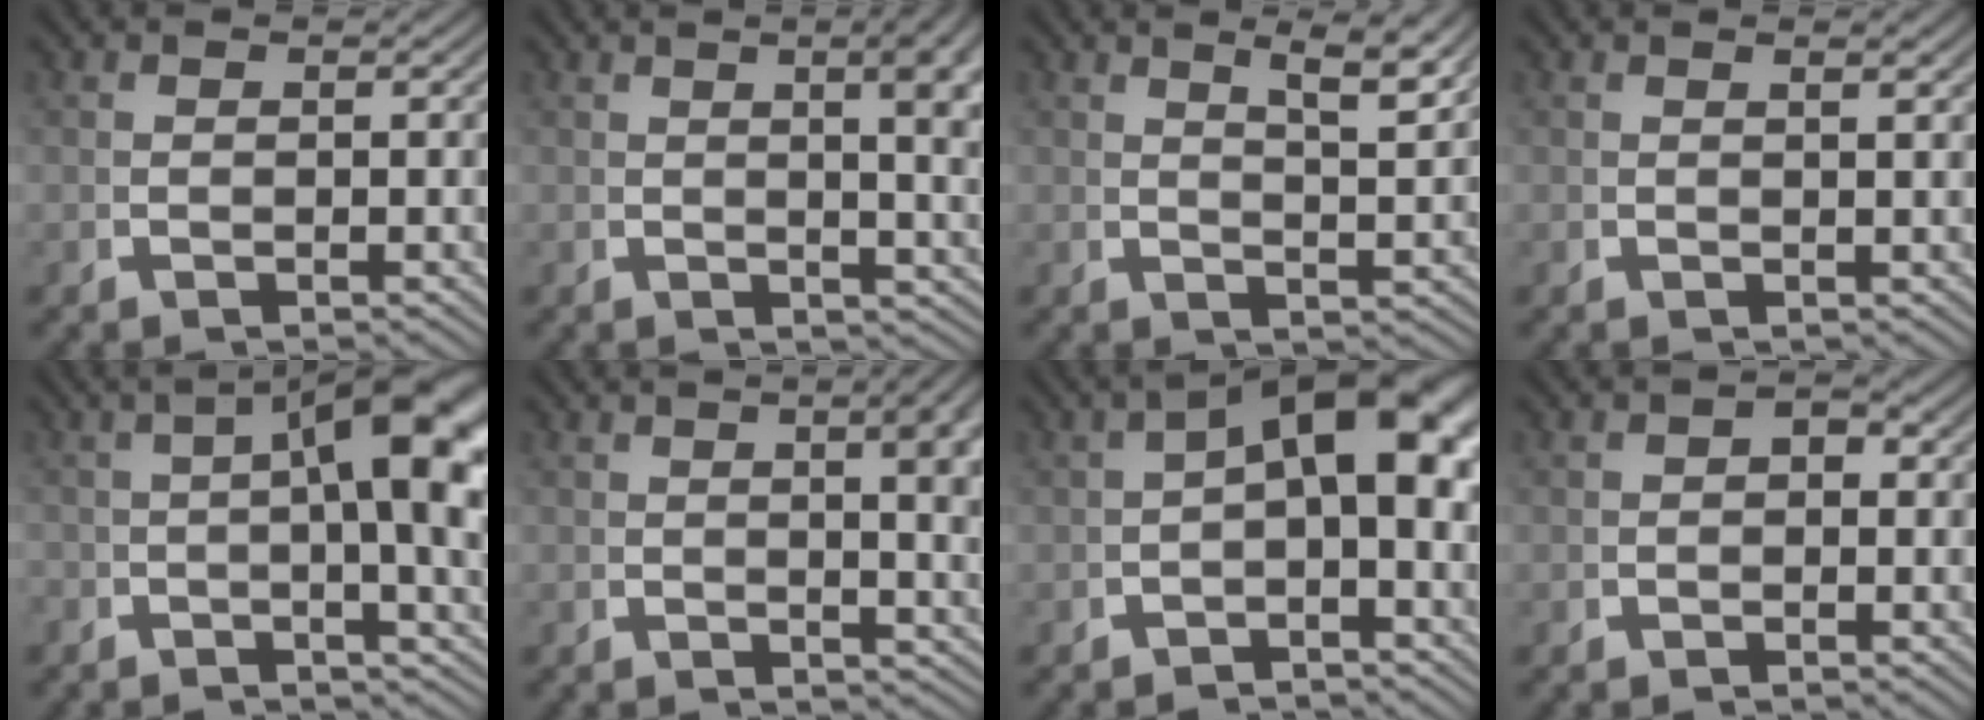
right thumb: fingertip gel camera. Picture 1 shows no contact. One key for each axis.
{"total": 7.0, "fx": 1.9, "fy": 2.4, "fz": 6.3, "tx": -0.060, "ty": 0.011, "tz": 0.028}
{"total": 4.7, "fx": 2.8, "fy": 1.0, "fz": 3.6, "tx": -0.046, "ty": 0.004, "tz": 0.049}
{"total": 0.8, "fx": 0.6, "fy": -0.1, "fz": 0.6, "tx": -0.010, "ty": 0.001, "tz": 0.012}
{"total": 10.6, "fx": 1.0, "fy": 3.8, "fz": 9.8, "tx": -0.121, "ty": 0.006, "tz": 0.006}
{"total": 6.3, "fx": 1.5, "fy": 2.1, "fz": 5.7, "tx": -0.054, "ty": 0.010, "tz": 0.022}
{"total": 7.5, "fx": 0.5, "fy": 3.5, "fz": 6.7, "tx": -0.087, "ty": 0.001, "tz": 0.008}
{"total": 0.8, "fx": -0.2, "fy": 0.5, "fz": 0.6, "tx": -0.007, "ty": -0.002, "tz": -0.004}